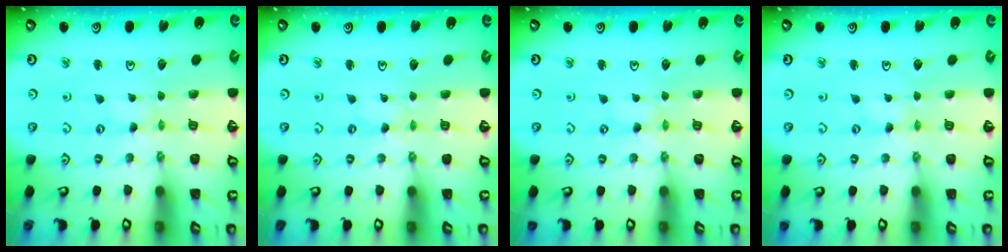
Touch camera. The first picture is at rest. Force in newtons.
{"total": 0.0}
{"total": 1.2, "press": 1.1, "slide": 0.3}
{"total": 0.0}